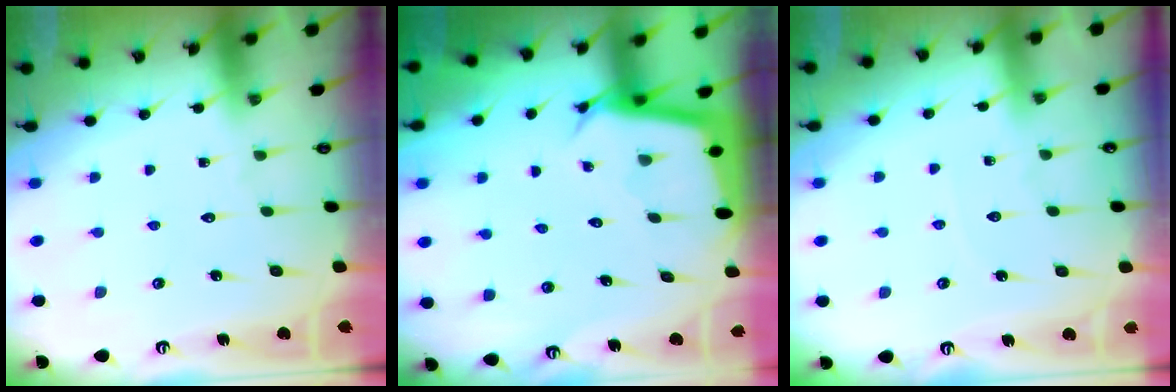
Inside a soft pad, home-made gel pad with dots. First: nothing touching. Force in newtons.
{"total": 3.0, "press": 3.0, "slide": 0.0}
{"total": 2.7, "press": 2.6, "slide": 0.4}